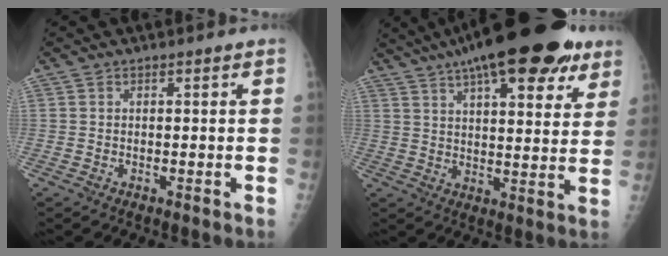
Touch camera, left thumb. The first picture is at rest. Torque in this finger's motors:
{"motor_torque": [1.51, -0.41, 1.51, -1.25, 0.20]}